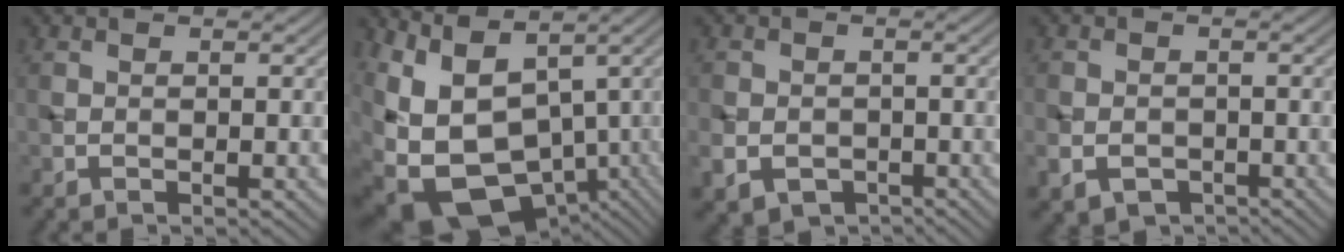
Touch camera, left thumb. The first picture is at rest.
{"total": 14.6, "force": [-1.7, 9.5, 11.0], "torque": [-0.231, -0.022, 0.012]}
{"total": 4.4, "force": [-2.1, 3.5, 1.8], "torque": [-0.042, -0.018, -0.036]}
{"total": 3.8, "force": [-2.0, 2.9, 1.6], "torque": [-0.034, -0.014, -0.038]}